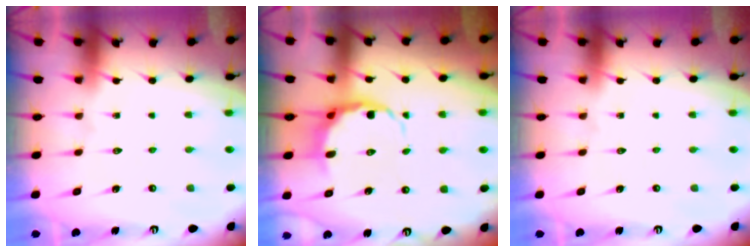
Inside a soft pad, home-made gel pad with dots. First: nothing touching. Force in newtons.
{"total": 7.3, "press": 6.7, "slide": 2.9}
{"total": 0.0}